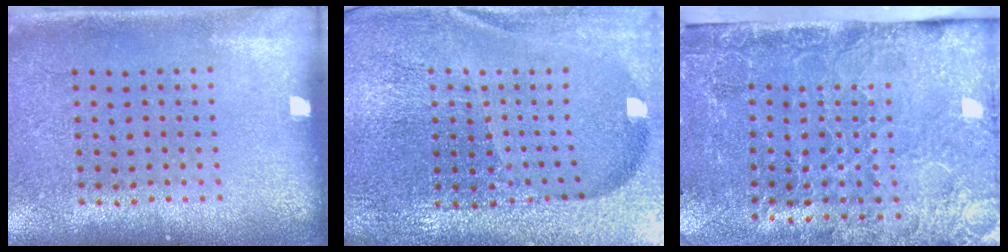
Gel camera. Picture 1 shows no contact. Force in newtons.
{"total": 6.1, "press": 5.4, "slide": 2.8}
{"total": 4.6, "press": 3.6, "slide": 2.9}